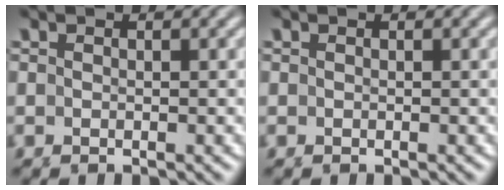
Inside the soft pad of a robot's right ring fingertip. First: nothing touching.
{"total": 0.0}